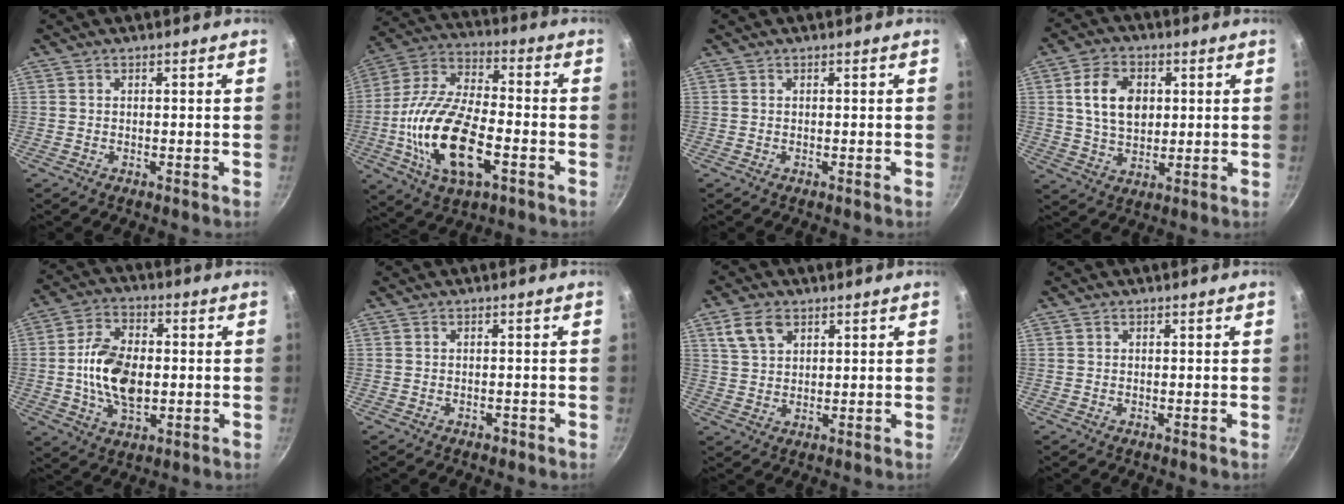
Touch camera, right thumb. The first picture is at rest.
{"total": 20.4, "force": [-5.4, 9.8, 17.0], "torque": [-0.322, 0.025, -0.109]}
{"total": 0.0}
{"total": 10.3, "force": [2.0, 7.3, 7.0], "torque": [-0.104, -0.002, 0.036]}
{"total": 12.8, "force": [-0.5, 7.8, 10.1], "torque": [-0.169, 0.011, -0.013]}
{"total": 0.9, "force": [-0.5, 0.6, 0.4], "torque": [-0.003, 0.006, -0.003]}
{"total": 6.2, "force": [3.2, 4.0, 3.6], "torque": [-0.056, -0.003, 0.064]}
{"total": 0.0}